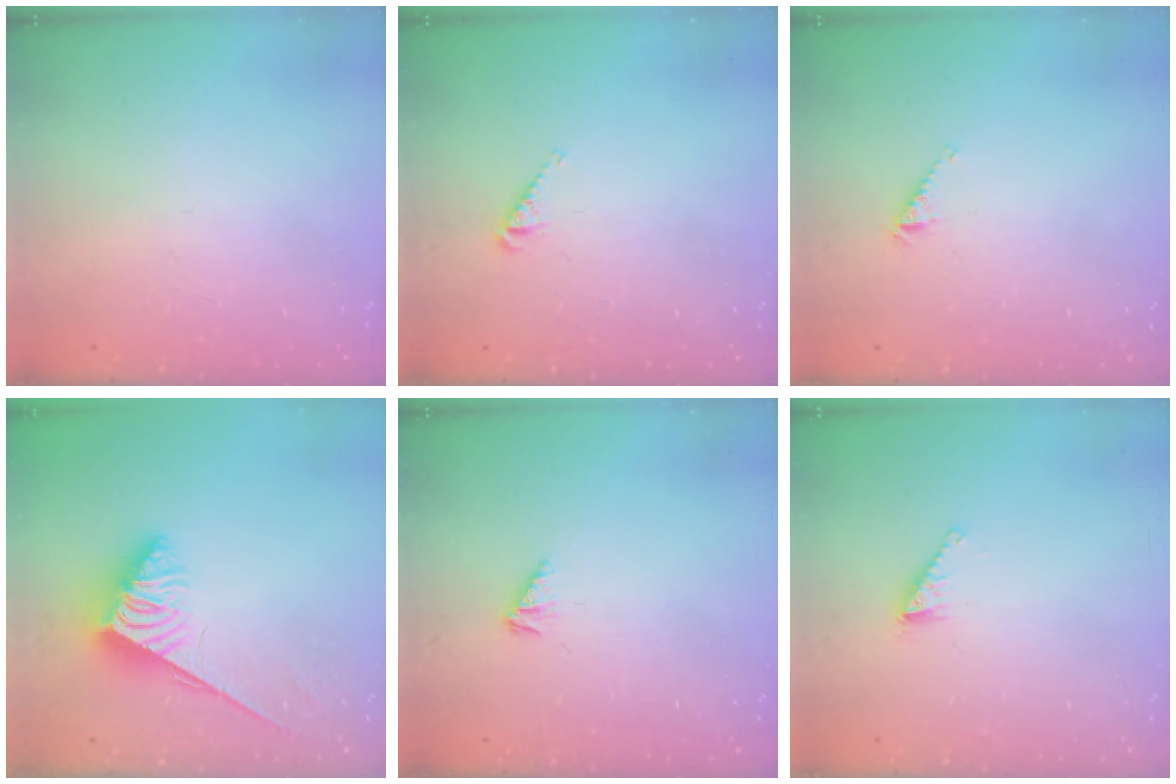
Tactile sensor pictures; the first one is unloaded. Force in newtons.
{"total": 3.9, "press": 3.9, "slide": 0.5}
{"total": 2.9, "press": 2.9, "slide": 0.5}
{"total": 3.8, "press": 3.7, "slide": 0.6}
{"total": 2.7, "press": 2.6, "slide": 0.4}
{"total": 1.8, "press": 1.7, "slide": 0.1}